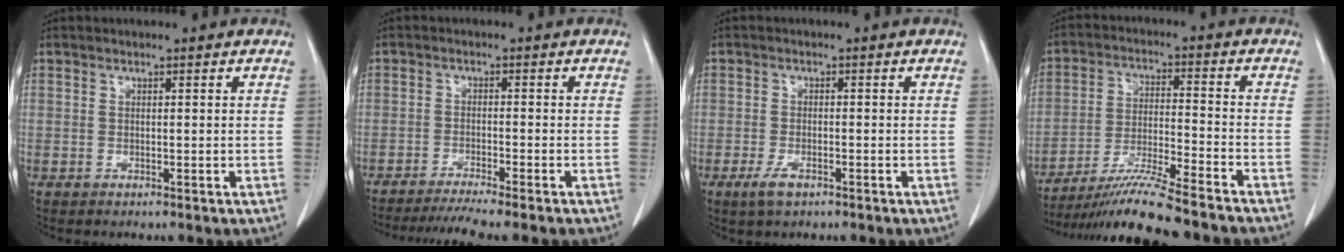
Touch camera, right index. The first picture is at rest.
{"total": 8.1, "force": [-7.2, -1.0, 3.8], "torque": [-0.041, -0.018, -0.111]}
{"total": 2.9, "force": [-1.8, 1.0, 2.0], "torque": [-0.044, -0.002, -0.032]}
{"total": 13.9, "force": [-12.1, -0.7, 6.9], "torque": [-0.121, -0.020, -0.203]}